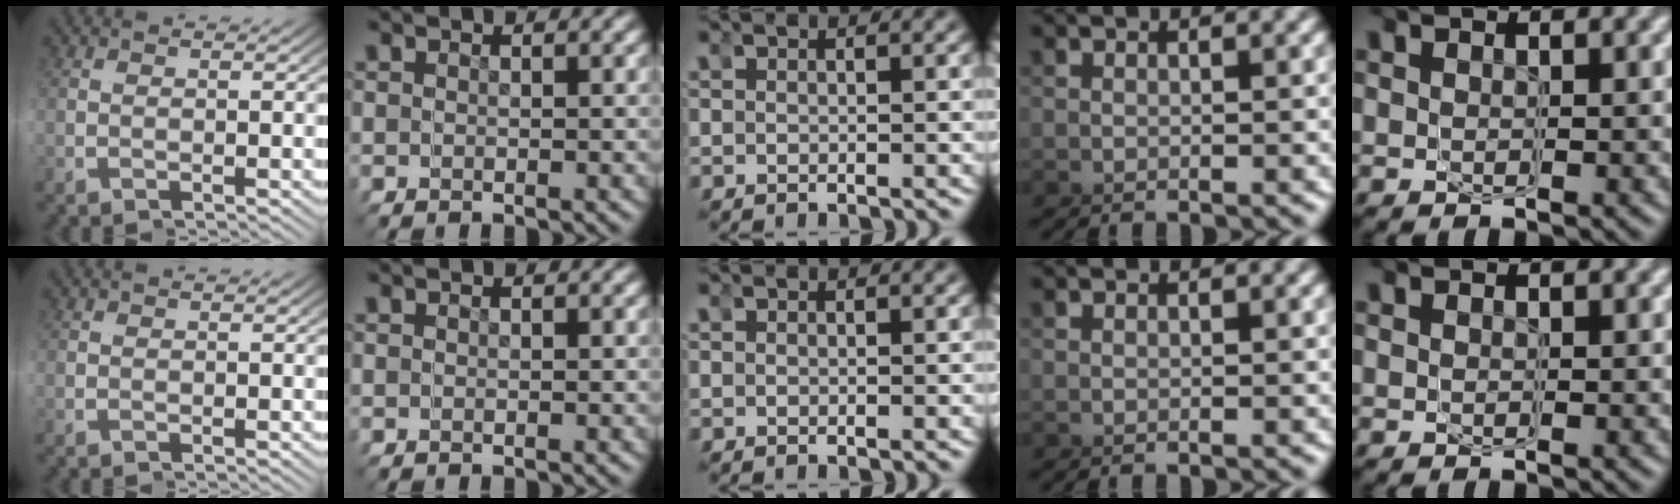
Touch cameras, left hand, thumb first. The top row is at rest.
{}